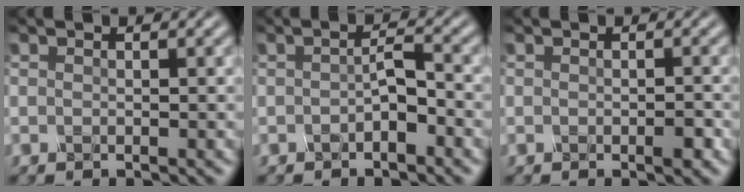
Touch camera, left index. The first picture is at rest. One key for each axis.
{"total": 1.2, "fx": -0.7, "fy": -0.1, "fz": 0.9, "tx": -0.029, "ty": 0.006, "tz": -0.008}
{"total": 1.4, "fx": -0.9, "fy": 0.1, "fz": 1.0, "tx": -0.031, "ty": 0.000, "tz": -0.008}